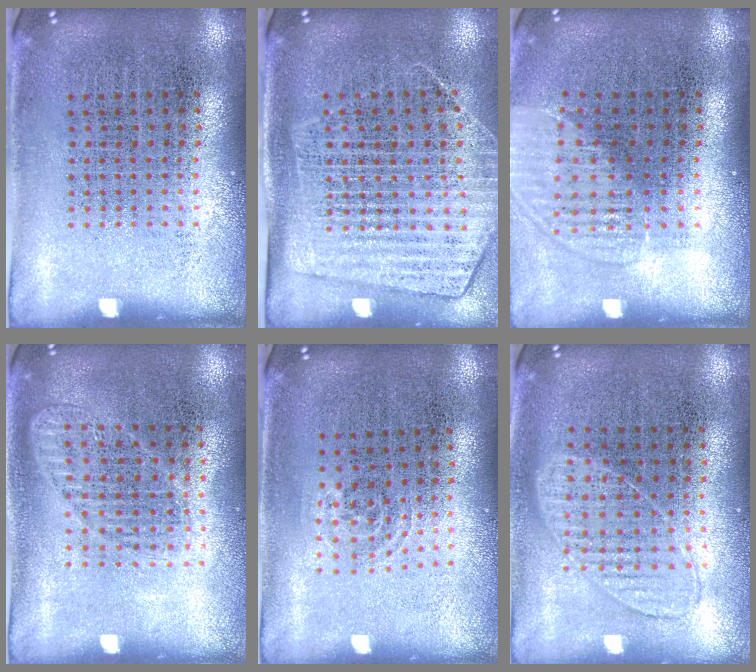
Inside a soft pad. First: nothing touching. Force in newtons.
{"total": 1.8, "press": 1.5, "slide": 0.9}
{"total": 1.5, "press": 1.3, "slide": 0.6}
{"total": 1.3, "press": 1.2, "slide": 0.3}
{"total": 0.8, "press": 0.5, "slide": 0.6}
{"total": 0.9, "press": 0.9, "slide": 0.4}